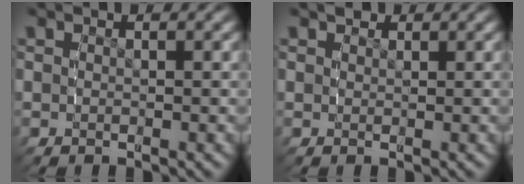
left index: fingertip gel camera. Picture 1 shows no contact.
{"total": 1.0, "force": [0.9, 0.4, 0.0], "torque": [0.004, -0.001, 0.015]}